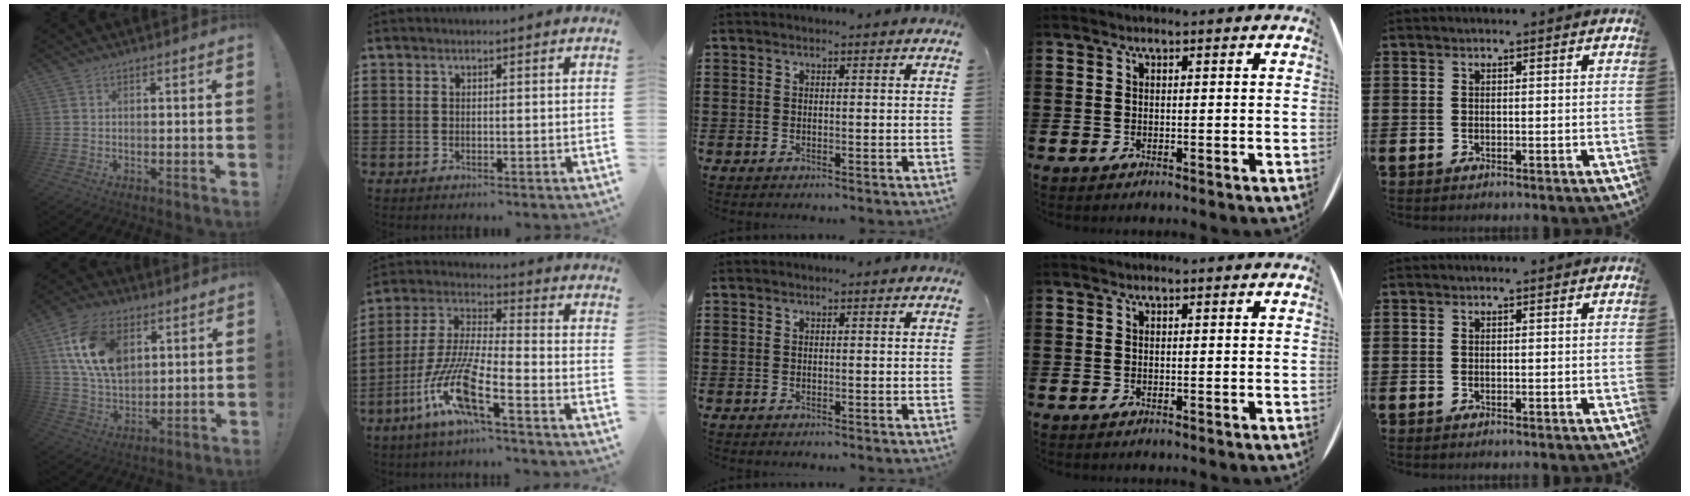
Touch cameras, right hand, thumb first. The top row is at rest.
{"thumb": {"total": 17.3, "force": [6.4, 11.4, 11.3], "torque": [-0.208, -0.018, 0.122]}, "index": {"total": 11.1, "force": [-6.7, 0.8, 8.8], "torque": [-0.210, -0.025, -0.141]}}